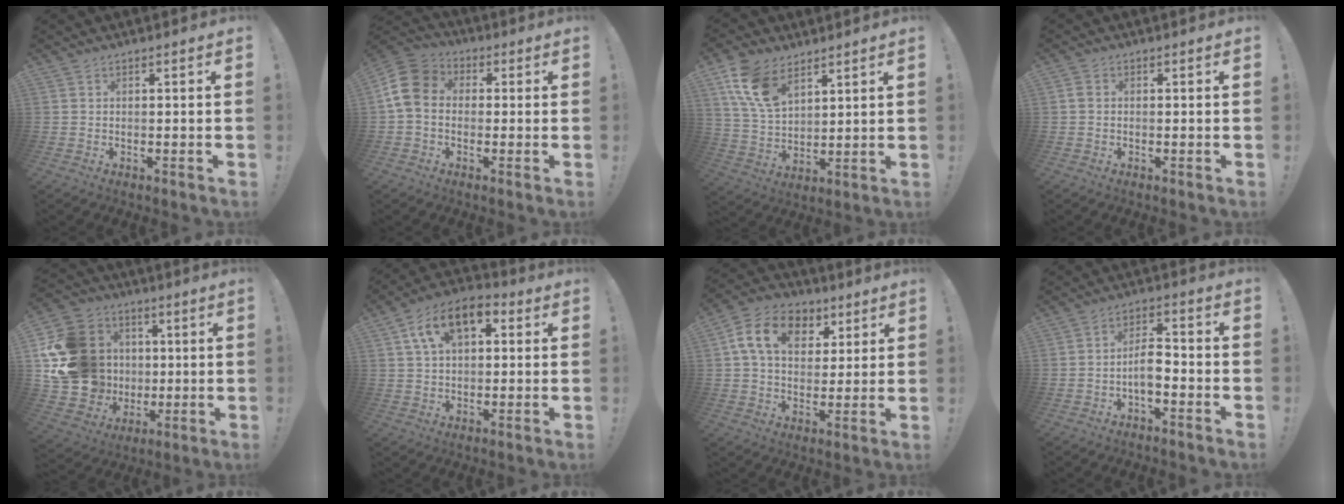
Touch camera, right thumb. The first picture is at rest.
{"total": 10.8, "force": [-0.2, 8.5, 6.6], "torque": [-0.116, 0.020, 0.002]}
{"total": 13.4, "force": [7.7, 7.8, 7.7], "torque": [-0.151, -0.025, 0.150]}
{"total": 1.2, "force": [-0.2, 1.0, 0.7], "torque": [-0.012, 0.005, -0.004]}
{"total": 21.9, "force": [1.8, 19.6, 9.6], "torque": [-0.181, 0.003, 0.081]}
{"total": 12.4, "force": [5.1, 7.3, 8.7], "torque": [-0.149, 0.004, 0.097]}
{"total": 14.5, "force": [5.2, 10.3, 8.8], "torque": [-0.138, -0.003, 0.100]}
{"total": 7.0, "force": [-2.5, 3.2, 5.6], "torque": [-0.106, 0.012, -0.047]}